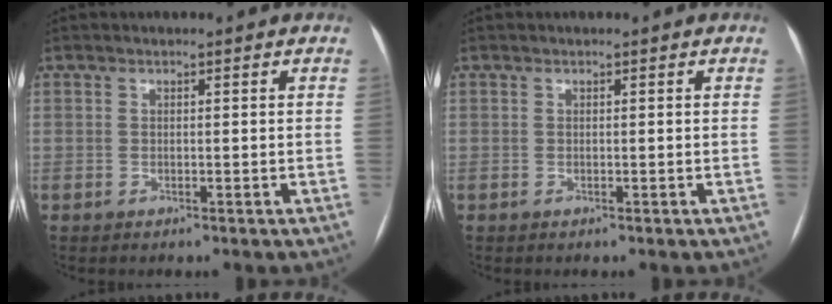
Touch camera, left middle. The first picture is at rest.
{"total": 0.0}